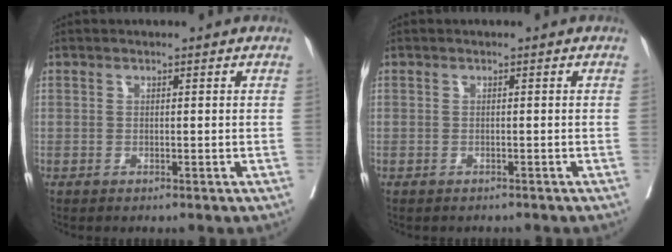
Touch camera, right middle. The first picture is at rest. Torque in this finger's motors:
{"motor_torque": [0.02, -0.05, -0.01, 0.00]}